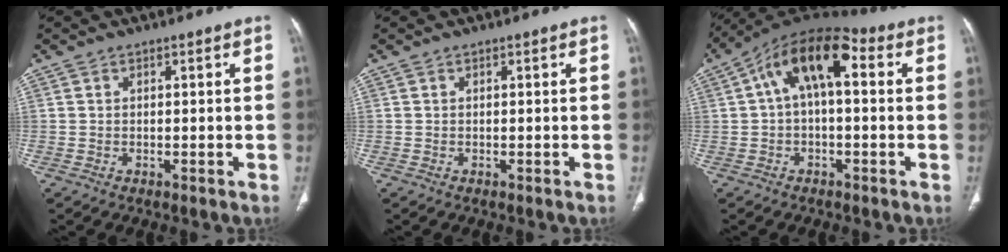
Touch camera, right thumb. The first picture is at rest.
{"total": 0.0}
{"total": 12.9, "force": [2.6, 6.4, 10.9], "torque": [-0.170, 0.040, 0.034]}